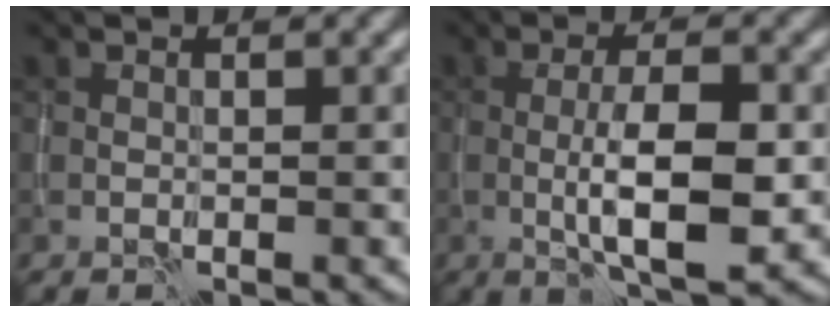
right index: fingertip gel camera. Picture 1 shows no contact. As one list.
[{"total": 6.3, "force": [-0.8, 1.7, 6.0], "torque": [-0.106, -0.004, -0.013]}]